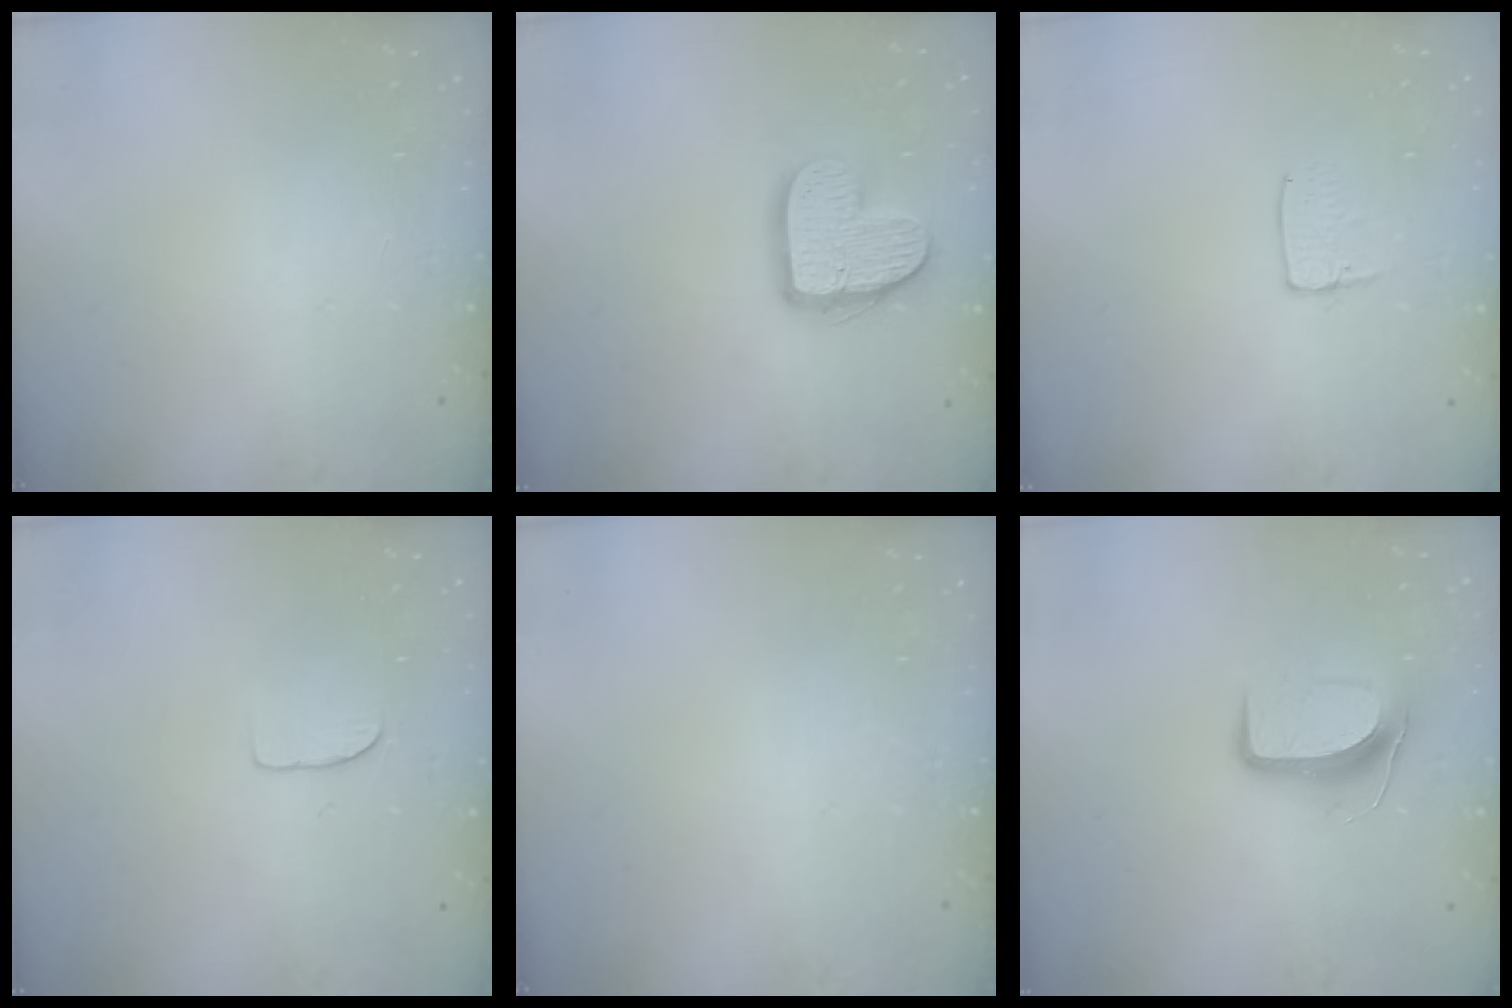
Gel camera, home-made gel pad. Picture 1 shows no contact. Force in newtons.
{"total": 13.7, "press": 13.7, "slide": 0.9}
{"total": 3.4, "press": 3.3, "slide": 0.3}
{"total": 4.5, "press": 4.5, "slide": 0.3}
{"total": 0.0}
{"total": 8.8, "press": 8.8, "slide": 0.6}